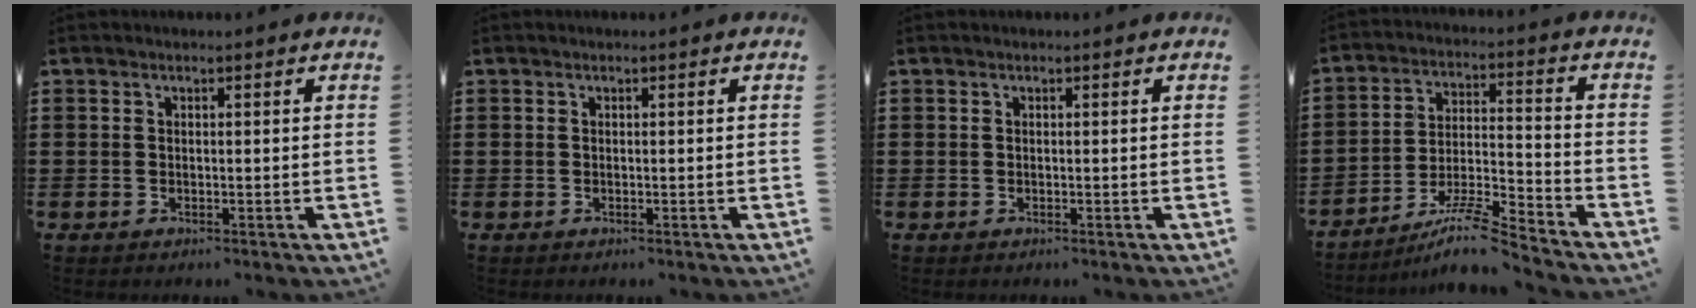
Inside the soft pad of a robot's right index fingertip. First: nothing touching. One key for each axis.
{"total": 0.0}
{"total": 0.0}
{"total": 9.0, "fx": -7.8, "fy": 0.3, "fz": 4.5, "tx": -0.084, "ty": 0.010, "tz": -0.152}